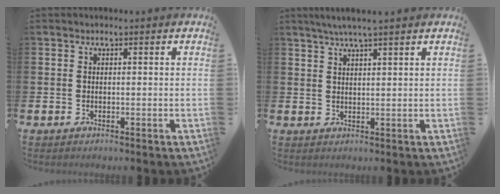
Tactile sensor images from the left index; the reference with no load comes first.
{"total": 3.5, "force": [3.0, -0.2, 1.8], "torque": [-0.034, -0.006, 0.053]}